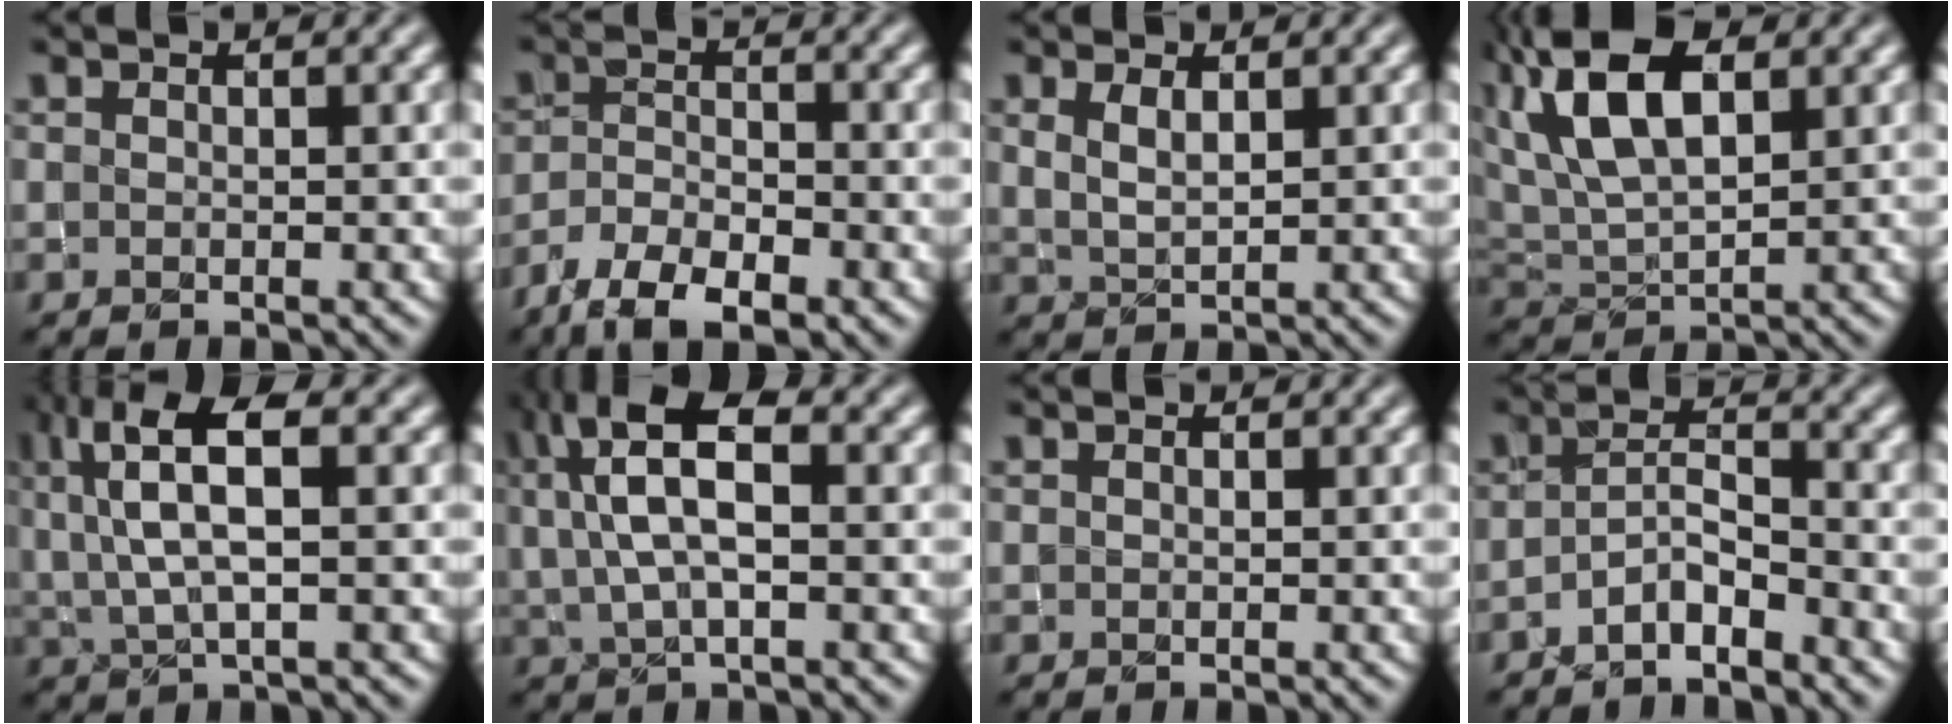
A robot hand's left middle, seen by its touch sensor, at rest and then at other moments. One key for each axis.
{"total": 5.5, "fx": -4.0, "fy": 2.0, "fz": 3.2, "tx": -0.056, "ty": -0.001, "tz": -0.075}
{"total": 1.8, "fx": 1.1, "fy": 0.8, "fz": 1.2, "tx": -0.029, "ty": 0.000, "tz": 0.027}
{"total": 9.8, "fx": 4.2, "fy": 4.9, "fz": 7.4, "tx": -0.158, "ty": 0.029, "tz": 0.073}
{"total": 7.7, "fx": 2.8, "fy": 2.6, "fz": 6.6, "tx": -0.136, "ty": 0.021, "tz": 0.051}
{"total": 8.1, "fx": 2.8, "fy": 3.3, "fz": 6.9, "tx": -0.134, "ty": 0.025, "tz": 0.042}
{"total": 0.0}
{"total": 2.8, "fx": -2.1, "fy": 0.6, "fz": 1.6, "tx": -0.033, "ty": 0.009, "tz": -0.046}